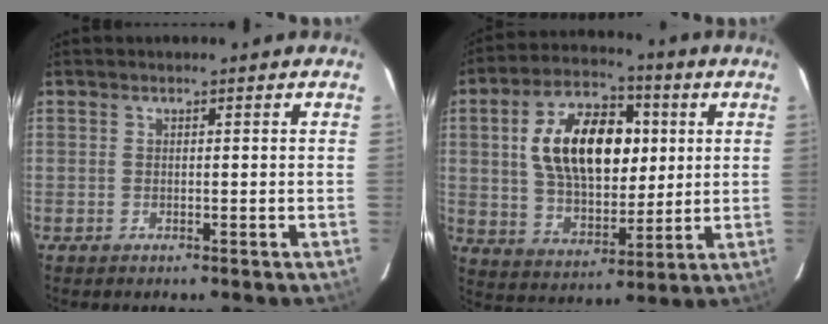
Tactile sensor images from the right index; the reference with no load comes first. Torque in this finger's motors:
{"motor_torque": [1.14, 0.53, 1.06, 0.21]}